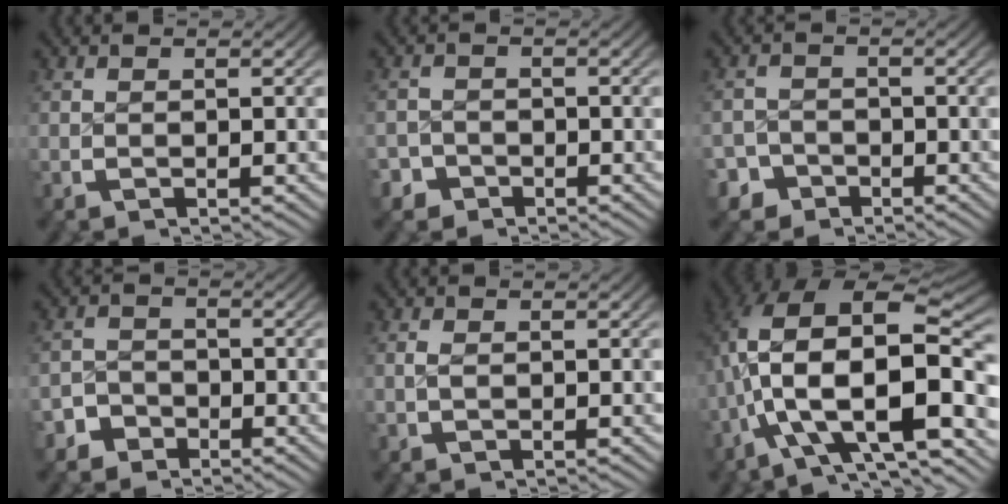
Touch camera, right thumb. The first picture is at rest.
{"total": 2.7, "force": [-2.2, 1.5, -0.2], "torque": [0.008, -0.016, -0.038]}
{"total": 3.7, "force": [-3.0, 2.1, -0.1], "torque": [0.013, -0.015, -0.053]}
{"total": 3.0, "force": [-2.5, 1.8, 0.0], "torque": [0.010, -0.009, -0.043]}
{"total": 0.6, "force": [0.0, 0.3, 0.5], "torque": [-0.017, -0.006, 0.004]}
{"total": 16.4, "force": [-1.4, 10.3, 12.7], "torque": [-0.252, -0.051, -0.006]}